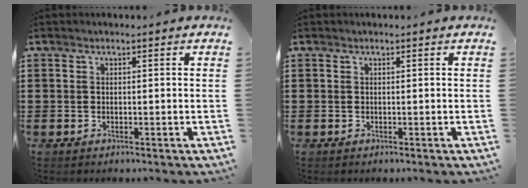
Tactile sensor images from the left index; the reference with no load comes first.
{"total": 0.0}